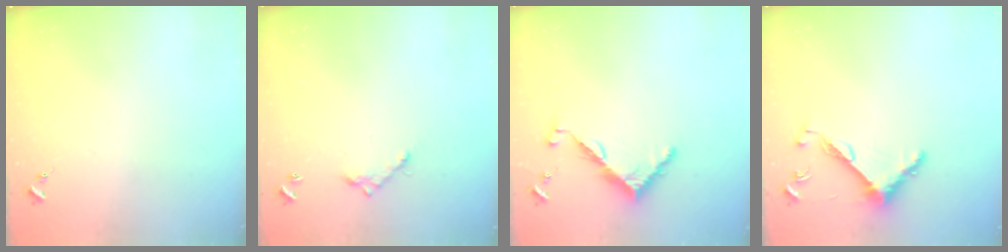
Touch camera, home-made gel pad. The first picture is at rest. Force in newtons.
{"total": 6.2, "press": 6.2, "slide": 0.4}
{"total": 7.7, "press": 7.7, "slide": 0.2}
{"total": 7.5, "press": 7.5, "slide": 0.5}